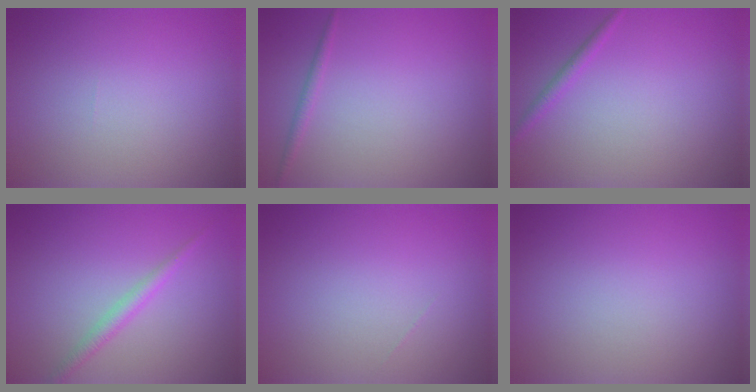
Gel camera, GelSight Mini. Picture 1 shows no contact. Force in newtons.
{"total": 0.9, "press": 0.9, "slide": 0.1}
{"total": 1.2, "press": 1.2, "slide": 0.0}
{"total": 1.7, "press": 1.7, "slide": 0.0}
{"total": 0.0}
{"total": 0.0}